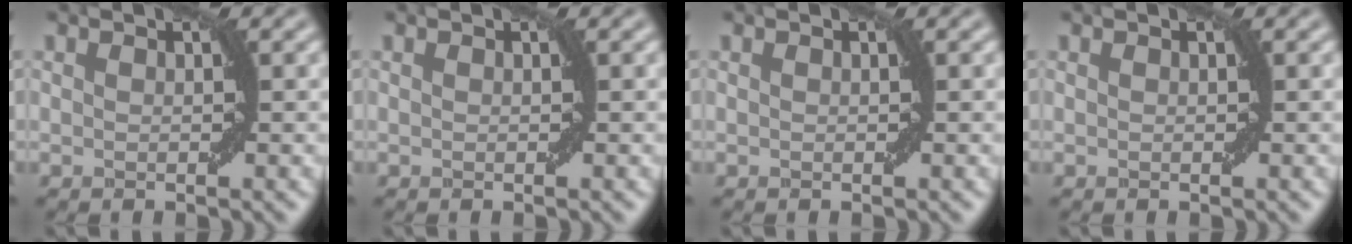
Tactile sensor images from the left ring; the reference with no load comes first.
{"total": 0.0}
{"total": 0.0}
{"total": 0.0}